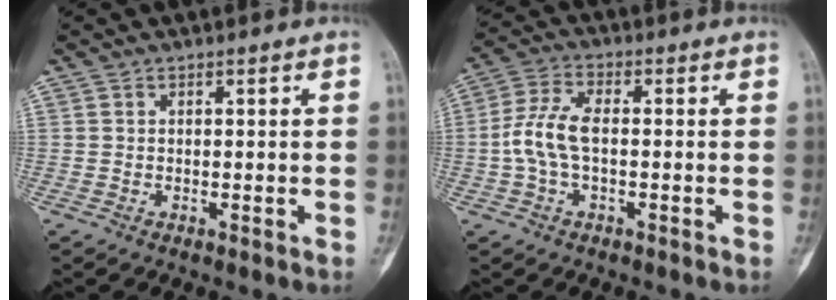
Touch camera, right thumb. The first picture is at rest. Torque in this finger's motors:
{"motor_torque": [0.18, 0.19, 0.10, -0.11, 0.12]}